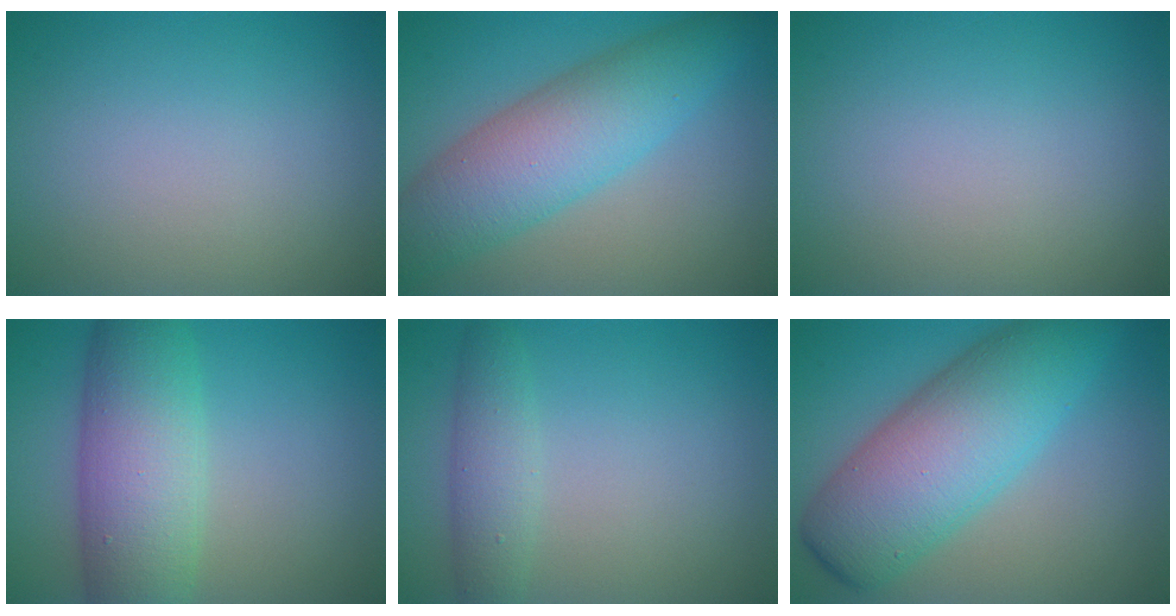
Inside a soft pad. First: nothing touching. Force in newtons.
{"total": 7.8, "press": 7.8, "slide": 0.1}
{"total": 0.0}
{"total": 8.4, "press": 8.4, "slide": 0.2}
{"total": 2.8, "press": 2.8, "slide": 0.0}
{"total": 9.9, "press": 9.9, "slide": 0.1}